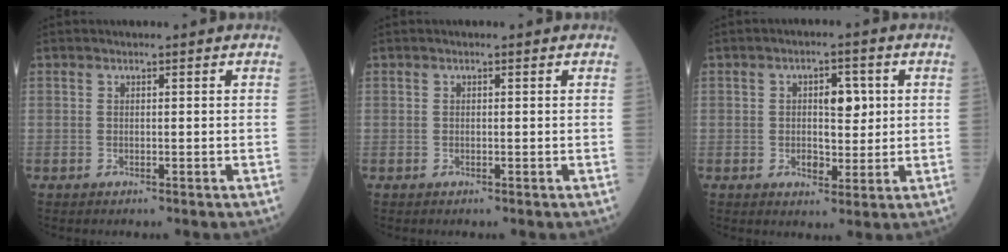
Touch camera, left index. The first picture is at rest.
{"total": 0.0}
{"total": 5.4, "force": [1.0, 3.0, 4.4], "torque": [-0.063, 0.009, 0.021]}